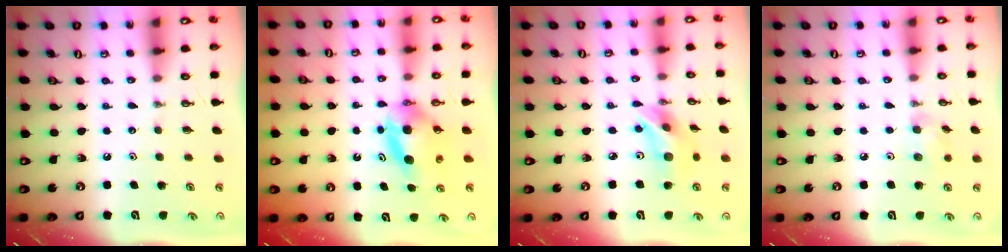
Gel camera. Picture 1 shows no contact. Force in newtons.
{"total": 5.9, "press": 5.6, "slide": 1.8}
{"total": 12.5, "press": 12.0, "slide": 3.2}
{"total": 7.4, "press": 7.3, "slide": 1.5}